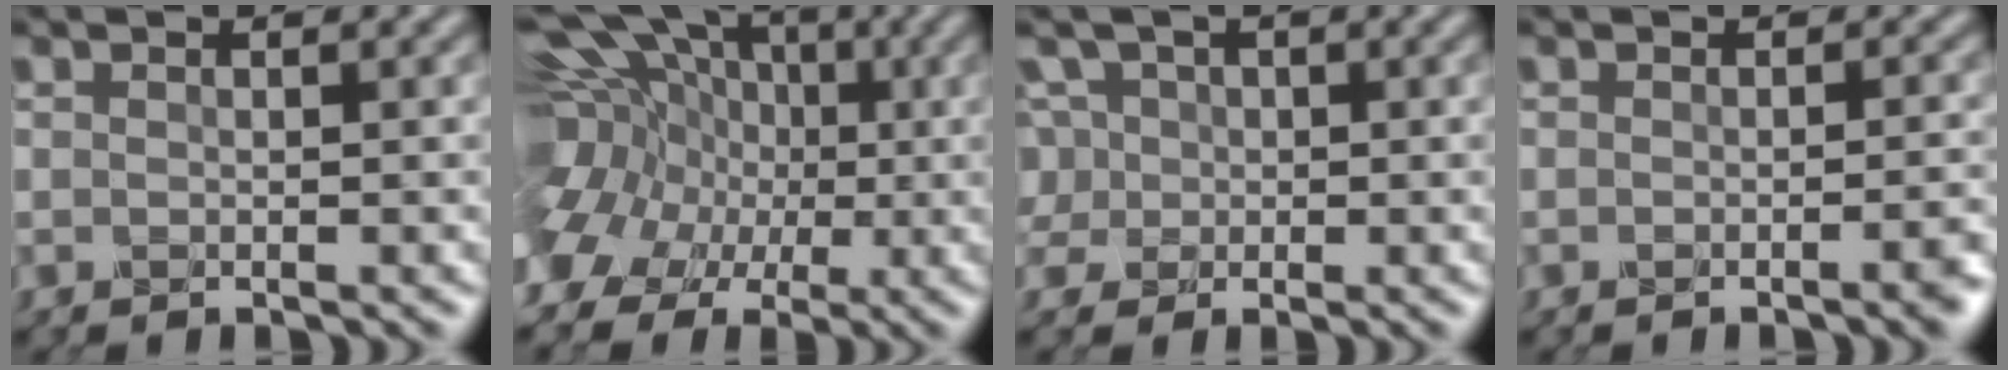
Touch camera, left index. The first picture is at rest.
{"total": 16.5, "force": [-0.8, 13.7, 9.1], "torque": [-0.209, 0.024, -0.027]}
{"total": 4.5, "force": [0.6, 4.1, 1.6], "torque": [-0.035, 0.040, -0.007]}
{"total": 2.9, "force": [-1.2, 1.1, 2.4], "torque": [-0.010, 0.007, -0.020]}